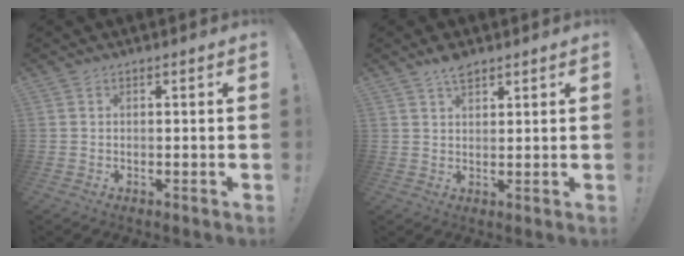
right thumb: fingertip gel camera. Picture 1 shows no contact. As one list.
[{"total": 4.3, "force": [3.4, 1.7, 2.1], "torque": [-0.027, -0.021, 0.060]}]